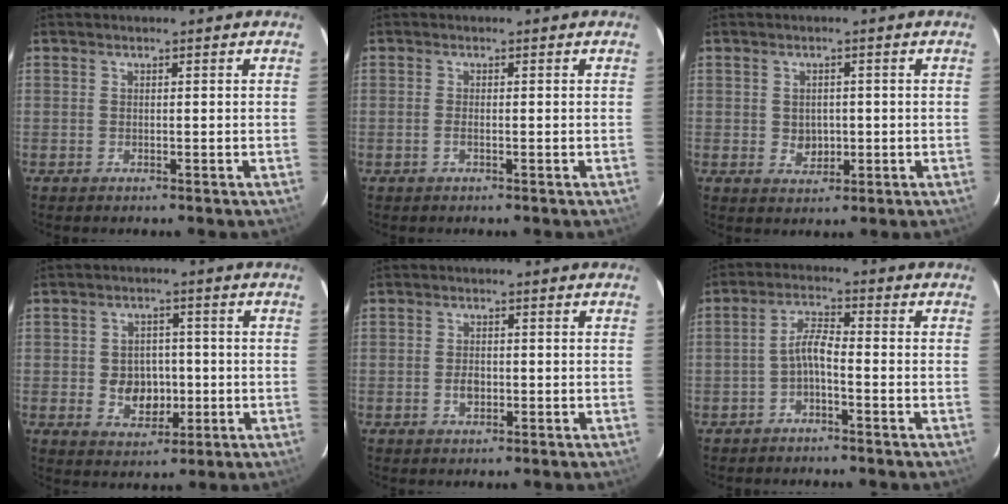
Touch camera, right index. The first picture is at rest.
{"total": 0.9, "force": [-0.4, 0.1, 0.7], "torque": [-0.016, 0.000, -0.008]}
{"total": 3.5, "force": [-0.3, 3.1, 1.7], "torque": [-0.027, -0.001, 0.002]}
{"total": 6.9, "force": [-1.1, 5.6, 3.8], "torque": [-0.077, 0.005, -0.004]}
{"total": 2.2, "force": [-0.6, 1.6, 1.5], "torque": [-0.026, 0.002, -0.010]}
{"total": 3.6, "force": [-2.0, 0.7, 3.0], "torque": [-0.067, 0.013, -0.038]}